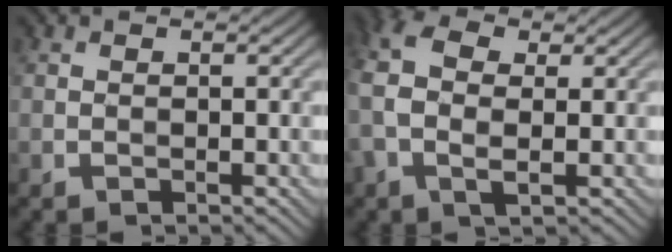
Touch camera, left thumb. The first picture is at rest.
{"total": 7.2, "force": [0.9, 4.1, 5.8], "torque": [-0.157, 0.010, 0.006]}